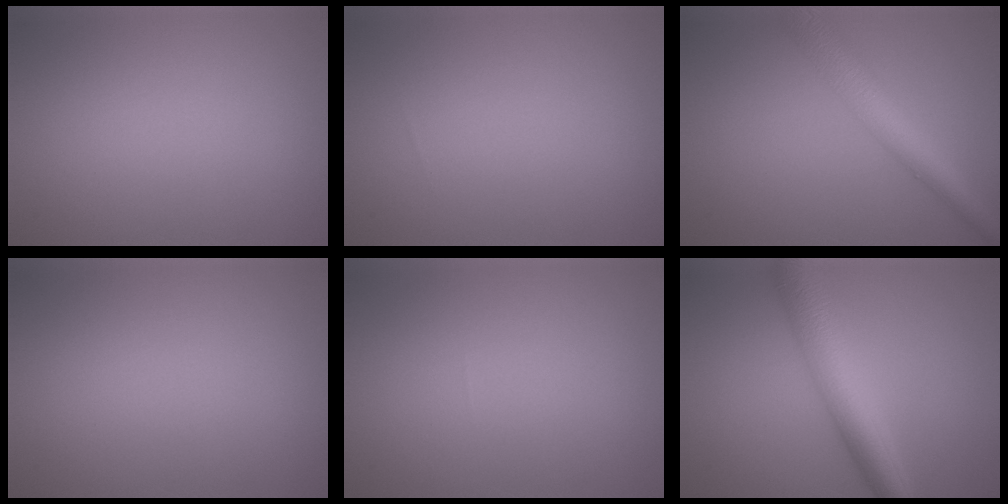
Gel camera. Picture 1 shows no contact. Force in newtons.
{"total": 0.0}
{"total": 5.2, "press": 5.2, "slide": 0.1}
{"total": 0.0}
{"total": 0.0}
{"total": 6.4, "press": 6.4, "slide": 0.1}